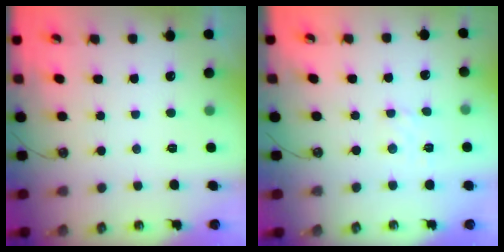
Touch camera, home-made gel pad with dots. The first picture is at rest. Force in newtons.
{"total": 2.2, "press": 2.2, "slide": 0.6}